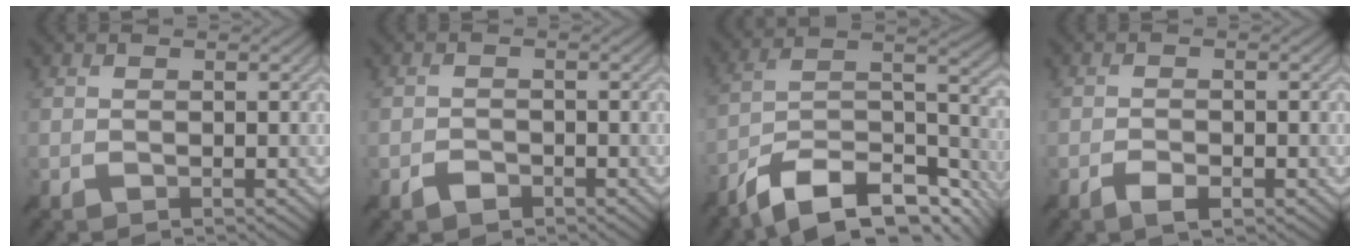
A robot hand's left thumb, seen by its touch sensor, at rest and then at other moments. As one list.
[{"total": 1.6, "force": [-1.3, 0.9, 0.5], "torque": [-0.003, -0.002, -0.026]}, {"total": 15.5, "force": [-11.8, 4.5, 9.0], "torque": [-0.174, -0.007, -0.200]}, {"total": 2.3, "force": [-1.5, 0.6, 1.6], "torque": [-0.025, -0.001, -0.029]}]